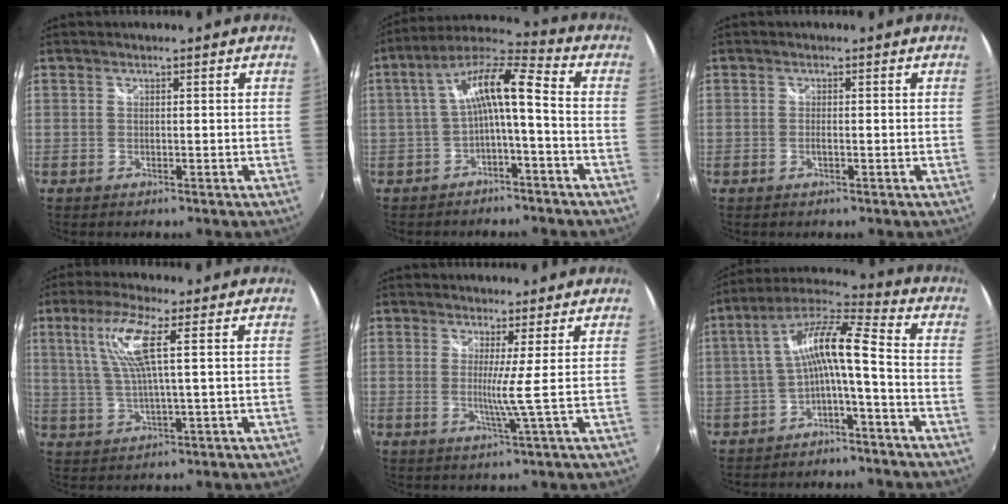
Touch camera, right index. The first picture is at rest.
{"total": 10.0, "force": [-1.6, 1.7, 9.7], "torque": [-0.202, 0.023, -0.028]}
{"total": 1.0, "force": [-0.4, 0.3, 0.9], "torque": [-0.020, -0.002, -0.007]}
{"total": 8.3, "force": [2.7, 0.5, 7.8], "torque": [-0.154, 0.003, 0.057]}
{"total": 3.5, "force": [0.4, -1.6, 3.1], "torque": [-0.050, -0.015, -0.003]}
{"total": 10.6, "force": [-2.3, 1.4, 10.2], "torque": [-0.214, 0.022, -0.043]}